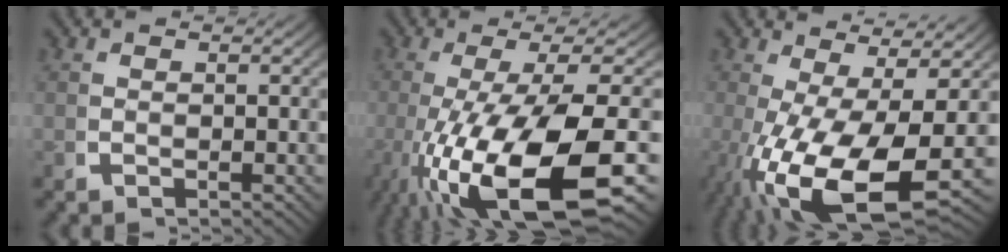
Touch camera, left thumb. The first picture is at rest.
{"total": 15.0, "force": [-4.0, 7.0, 12.7], "torque": [-0.275, -0.040, -0.023]}
{"total": 15.3, "force": [-3.4, 8.3, 12.4], "torque": [-0.250, -0.053, -0.016]}